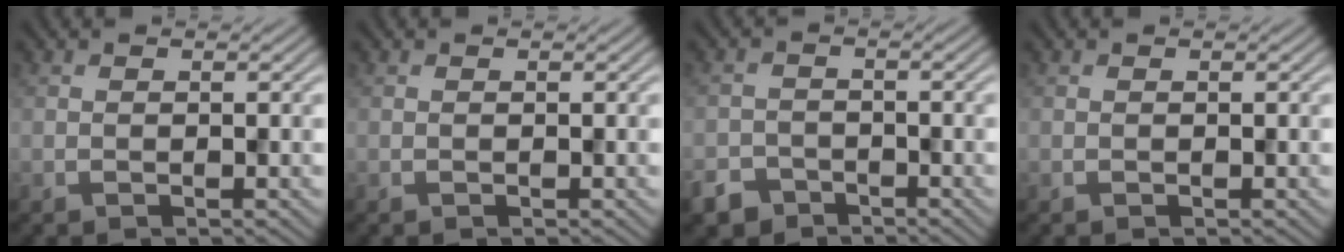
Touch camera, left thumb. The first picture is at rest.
{"total": 0.0}
{"total": 3.5, "force": [-2.8, 2.0, 0.7], "torque": [-0.021, -0.003, -0.055]}
{"total": 0.0}